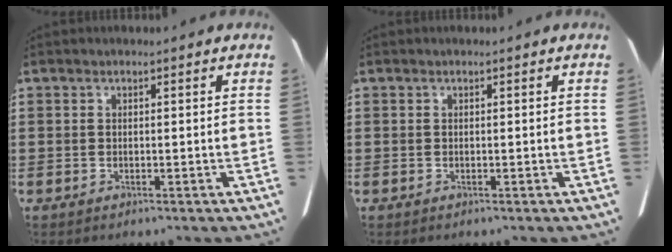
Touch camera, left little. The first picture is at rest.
{"total": 0.0}